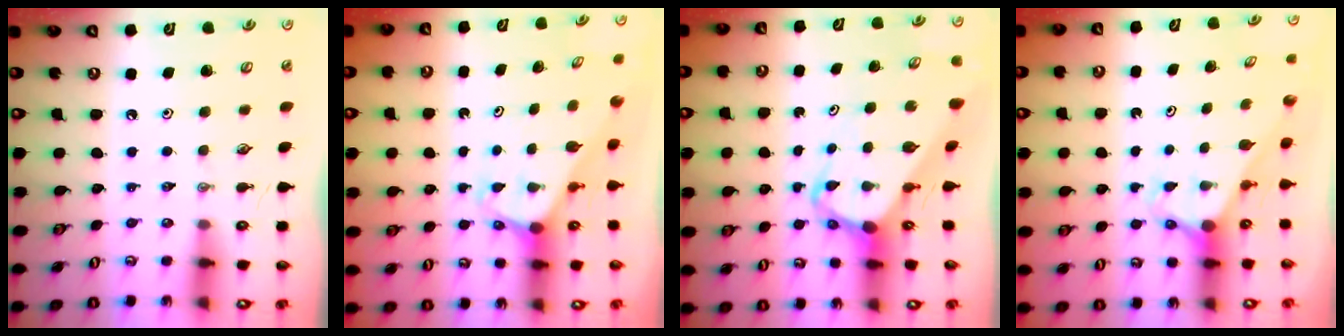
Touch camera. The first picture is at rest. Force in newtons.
{"total": 1.8, "press": 1.8, "slide": 0.1}
{"total": 6.2, "press": 6.2, "slide": 0.6}
{"total": 3.0, "press": 3.0, "slide": 0.0}